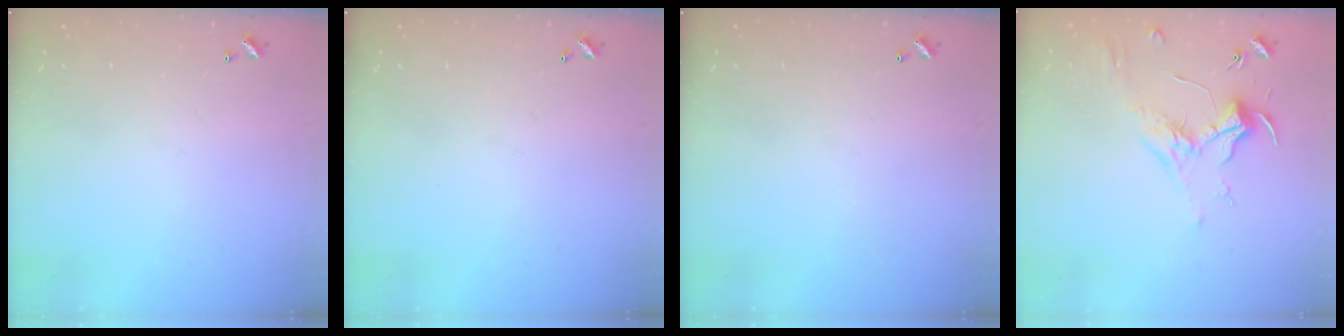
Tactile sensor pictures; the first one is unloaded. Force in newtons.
{"total": 0.0}
{"total": 0.0}
{"total": 1.8, "press": 1.7, "slide": 0.7}